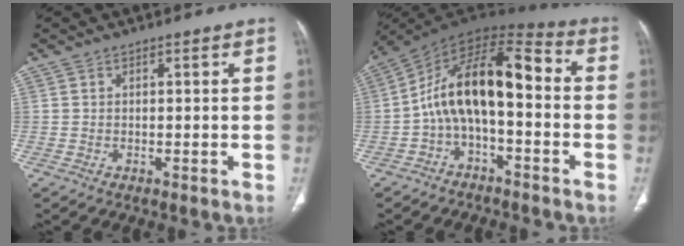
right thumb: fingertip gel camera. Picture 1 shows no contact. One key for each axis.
{"total": 14.5, "fx": -1.8, "fy": 7.1, "fz": 12.5, "tx": -0.197, "ty": 0.074, "tz": -0.041}